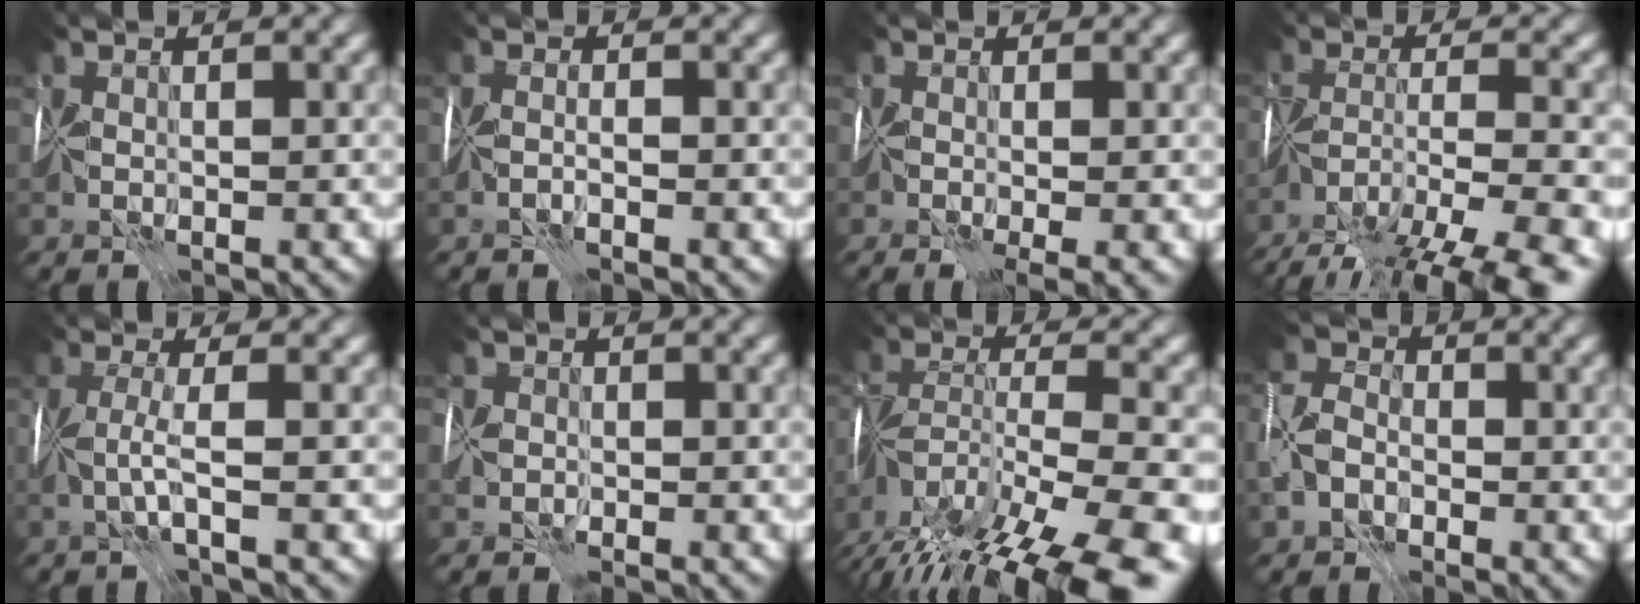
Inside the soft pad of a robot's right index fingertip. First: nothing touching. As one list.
[{"total": 1.0, "force": [-0.9, -0.1, 0.5], "torque": [-0.011, -0.003, -0.023]}, {"total": 4.6, "force": [-1.3, 1.9, 4.0], "torque": [-0.054, -0.009, -0.006]}, {"total": 13.7, "force": [-11.0, 3.9, 7.2], "torque": [-0.131, -0.025, -0.147]}, {"total": 2.1, "force": [-0.4, -0.2, 2.1], "torque": [-0.046, 0.004, -0.012]}, {"total": 2.0, "force": [-1.2, 1.5, 0.6], "torque": [-0.007, -0.001, -0.029]}, {"total": 17.2, "force": [-12.5, 5.4, 10.6], "torque": [-0.194, -0.031, -0.176]}, {"total": 3.5, "force": [-1.4, 2.7, 1.7], "torque": [-0.039, 0.009, -0.035]}]